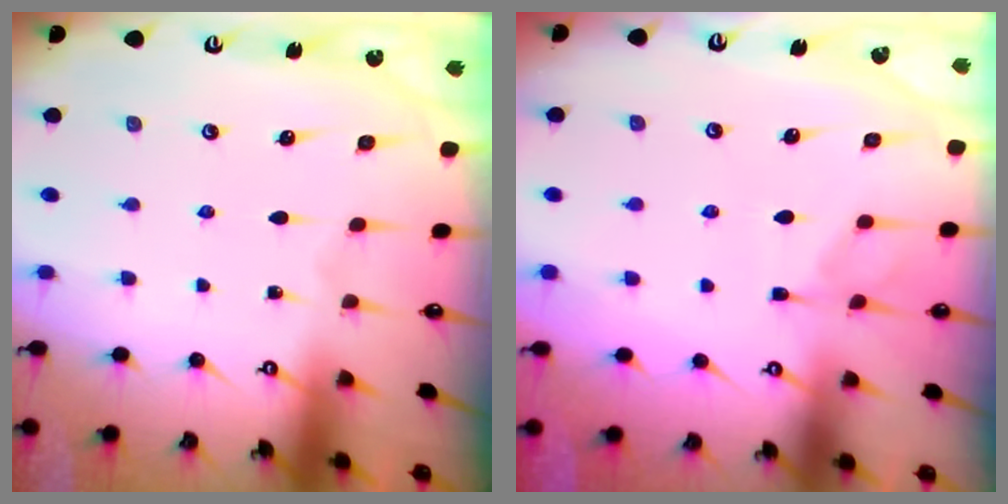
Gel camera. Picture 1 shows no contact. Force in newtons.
{"total": 1.4, "press": 0.0, "slide": 1.4}